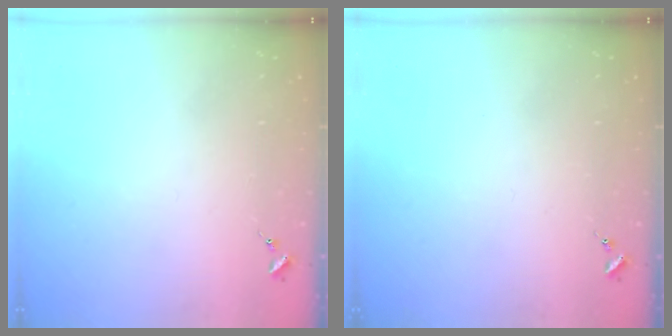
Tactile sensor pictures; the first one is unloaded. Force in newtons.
{"total": 0.0}